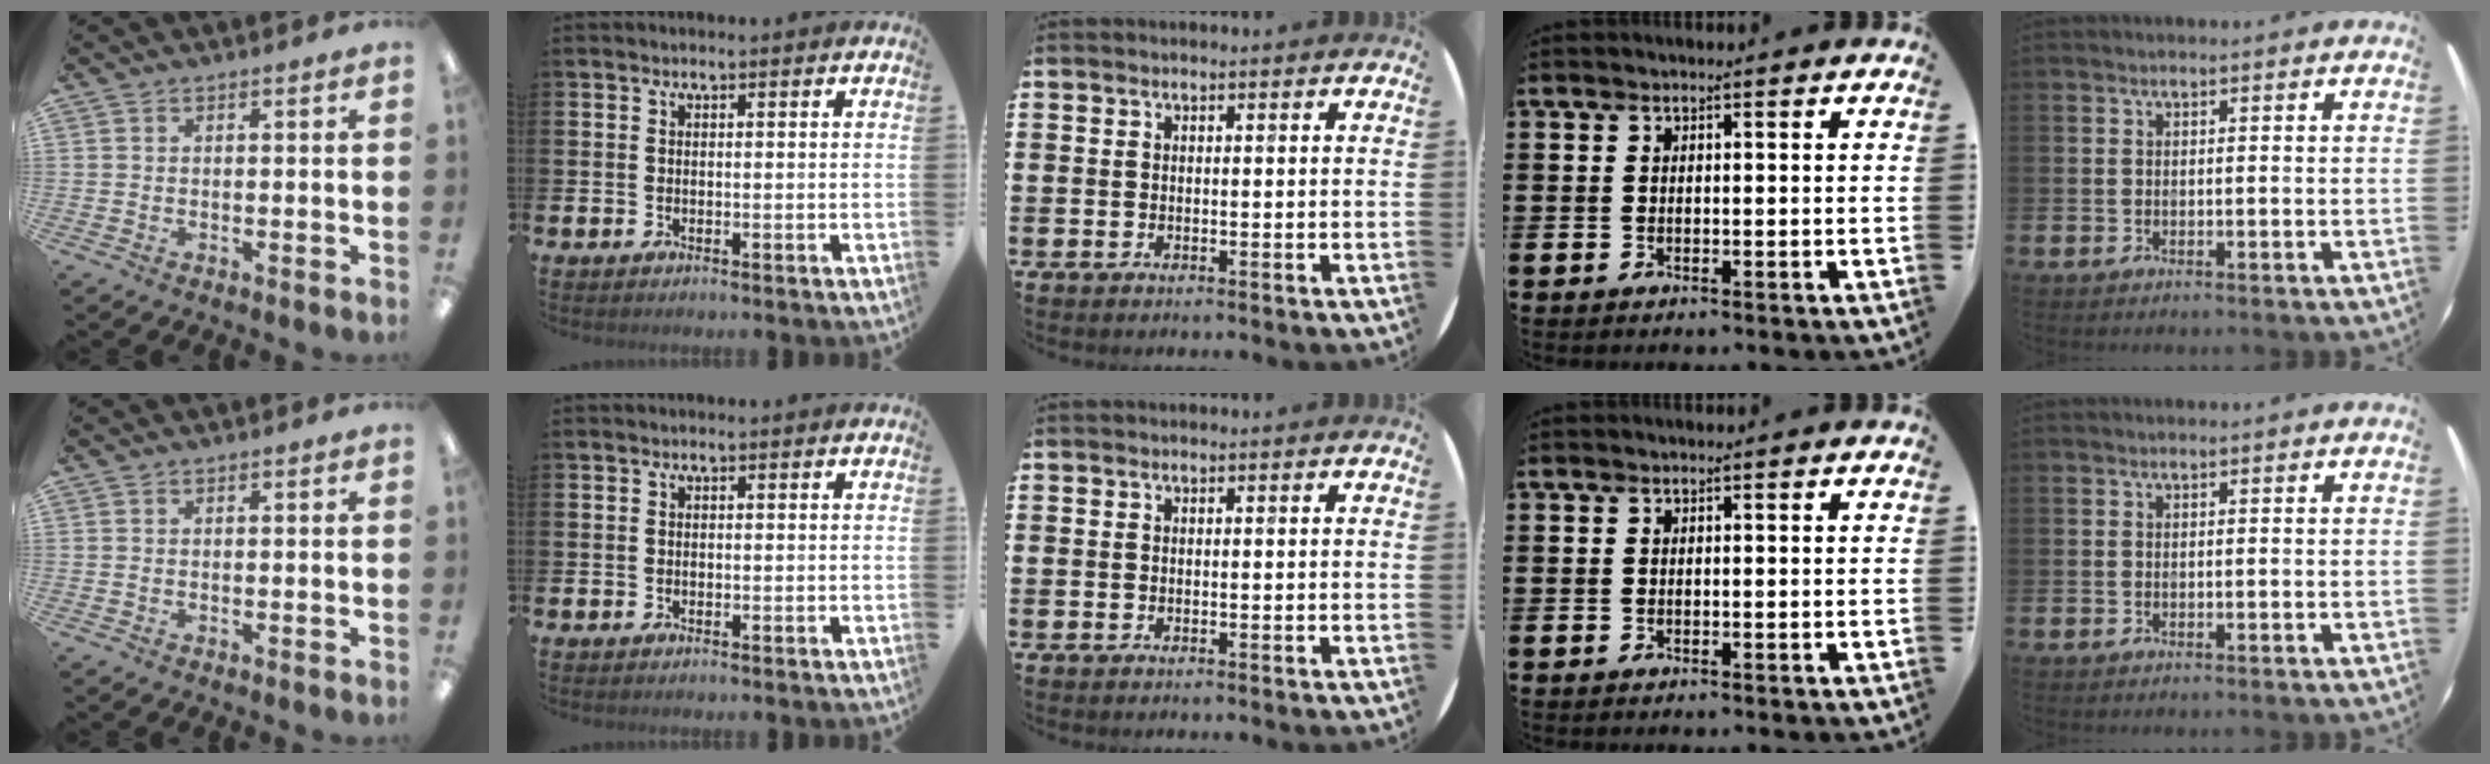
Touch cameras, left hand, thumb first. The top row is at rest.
{}